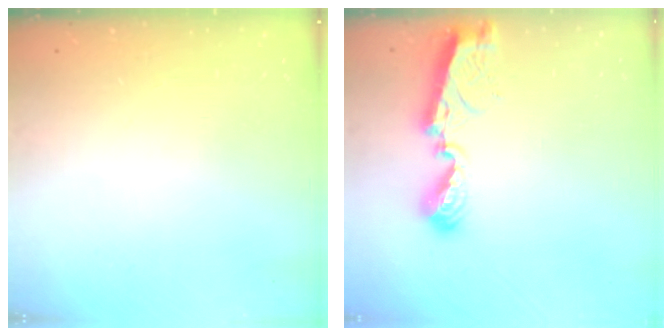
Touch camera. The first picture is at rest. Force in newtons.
{"total": 9.2, "press": 9.2, "slide": 0.6}